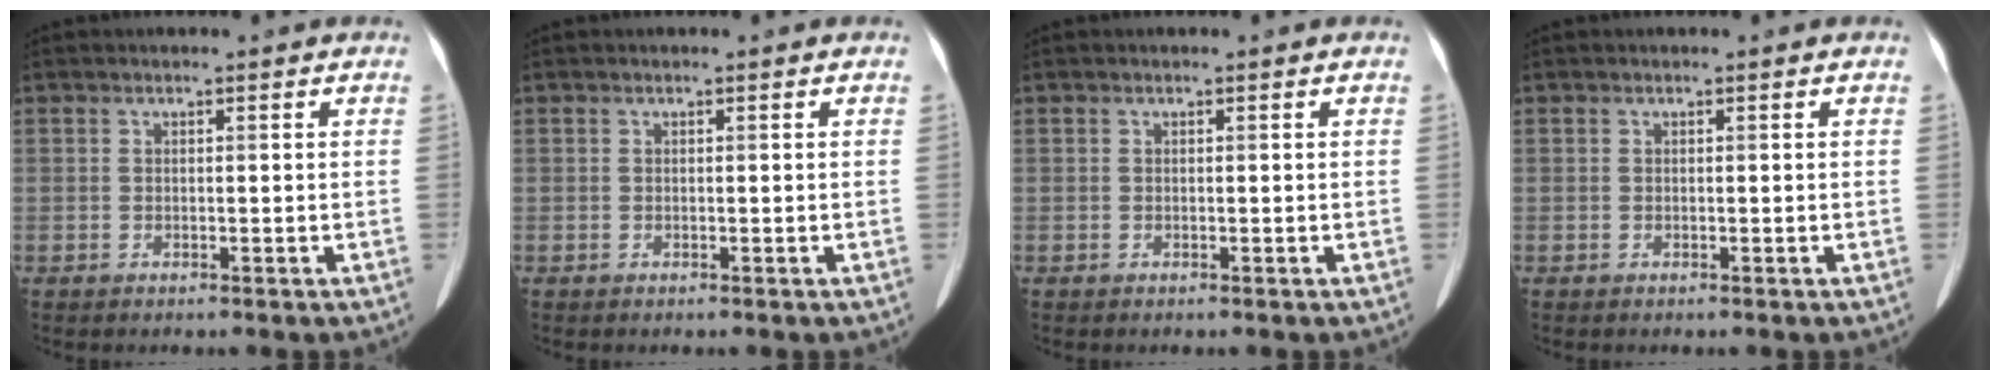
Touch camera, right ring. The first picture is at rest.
{"total": 0.0}
{"total": 0.0}
{"total": 0.0}